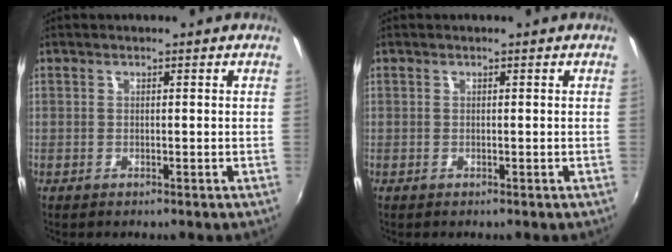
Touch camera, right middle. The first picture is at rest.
{"total": 0.0}